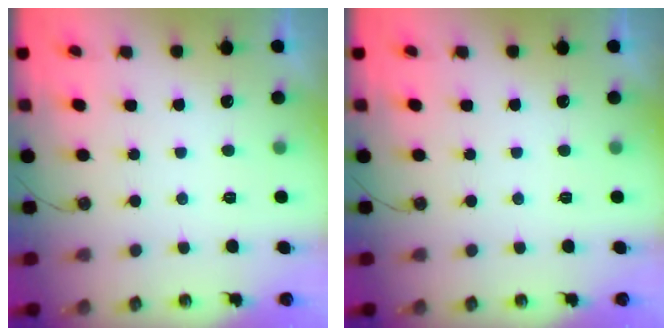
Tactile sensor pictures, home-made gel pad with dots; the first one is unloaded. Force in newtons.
{"total": 0.0}